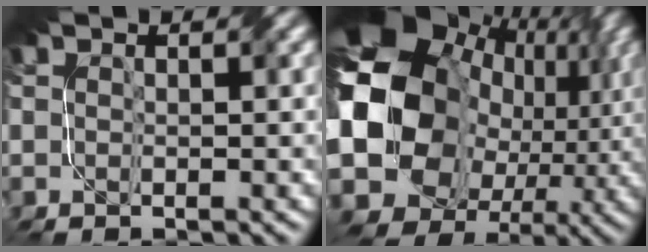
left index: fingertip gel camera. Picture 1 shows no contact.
{"total": 20.4, "force": [1.6, 17.7, 10.0], "torque": [-0.174, -0.016, 0.005]}